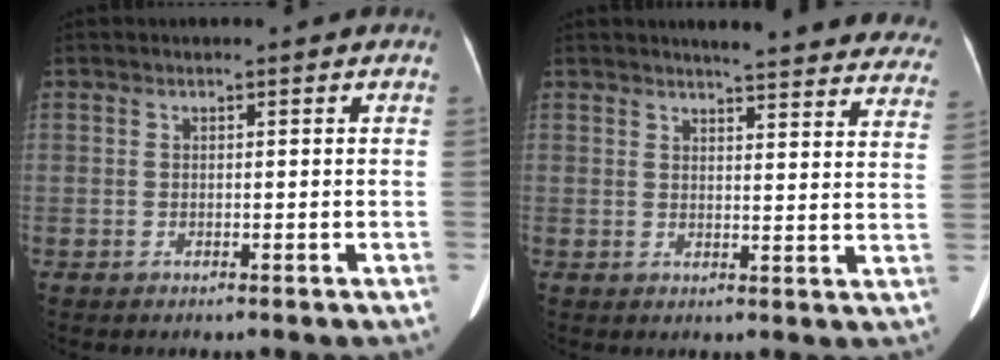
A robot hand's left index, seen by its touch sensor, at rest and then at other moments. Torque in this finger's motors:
{"motor_torque": [0.51, -0.56, 0.03, 0.00]}